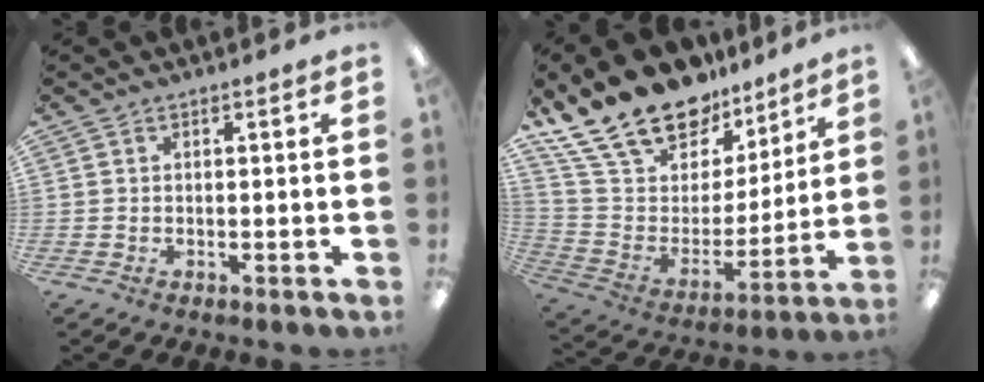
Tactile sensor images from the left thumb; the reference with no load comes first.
{"total": 20.9, "force": [16.5, 10.4, 7.5], "torque": [-0.157, -0.112, 0.310]}